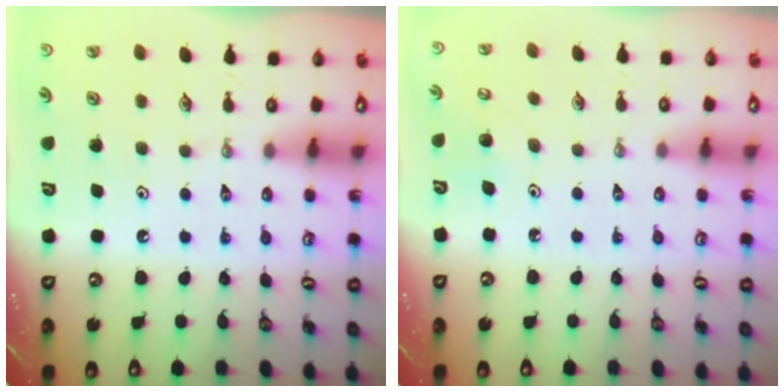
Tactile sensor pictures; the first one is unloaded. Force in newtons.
{"total": 7.0, "press": 7.0, "slide": 0.8}